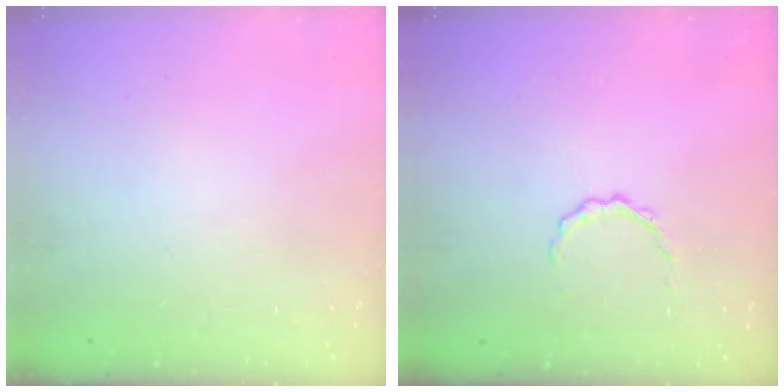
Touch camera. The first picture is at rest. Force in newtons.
{"total": 2.2, "press": 2.1, "slide": 0.7}